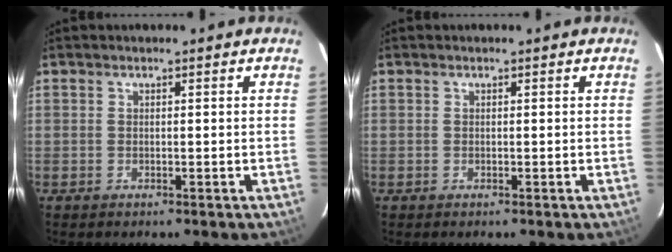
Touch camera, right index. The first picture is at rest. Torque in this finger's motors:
{"motor_torque": [-0.01, 0.00, 0.01, -0.01]}